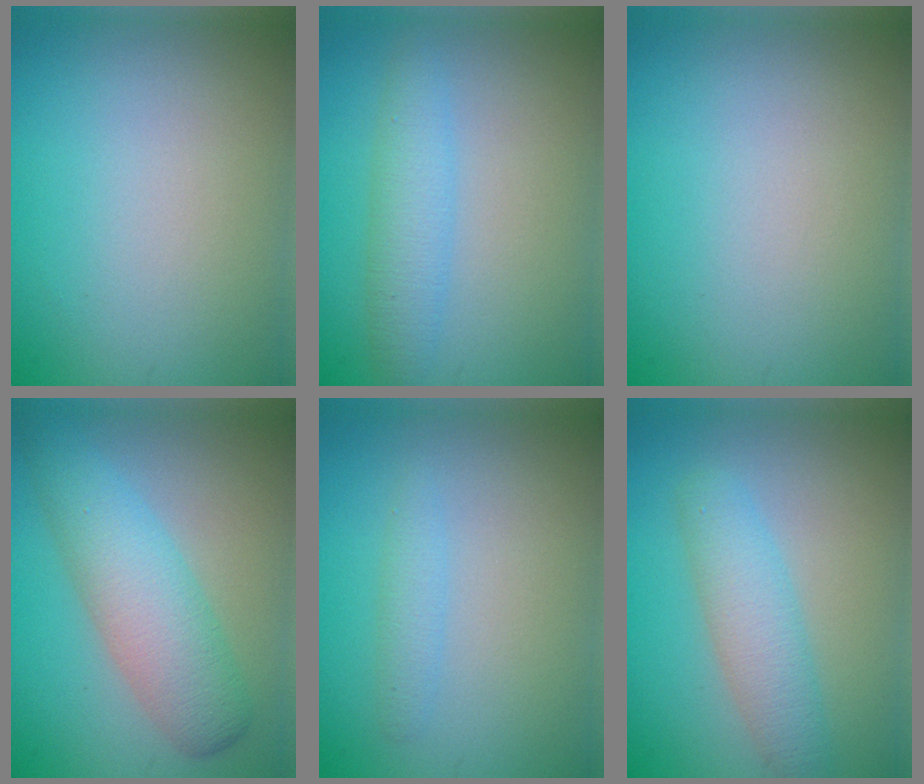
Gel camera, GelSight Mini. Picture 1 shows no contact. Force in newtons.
{"total": 2.9, "press": 2.9, "slide": 0.1}
{"total": 0.0}
{"total": 5.8, "press": 5.8, "slide": 0.1}
{"total": 1.3, "press": 1.3, "slide": 0.0}
{"total": 3.7, "press": 3.7, "slide": 0.1}